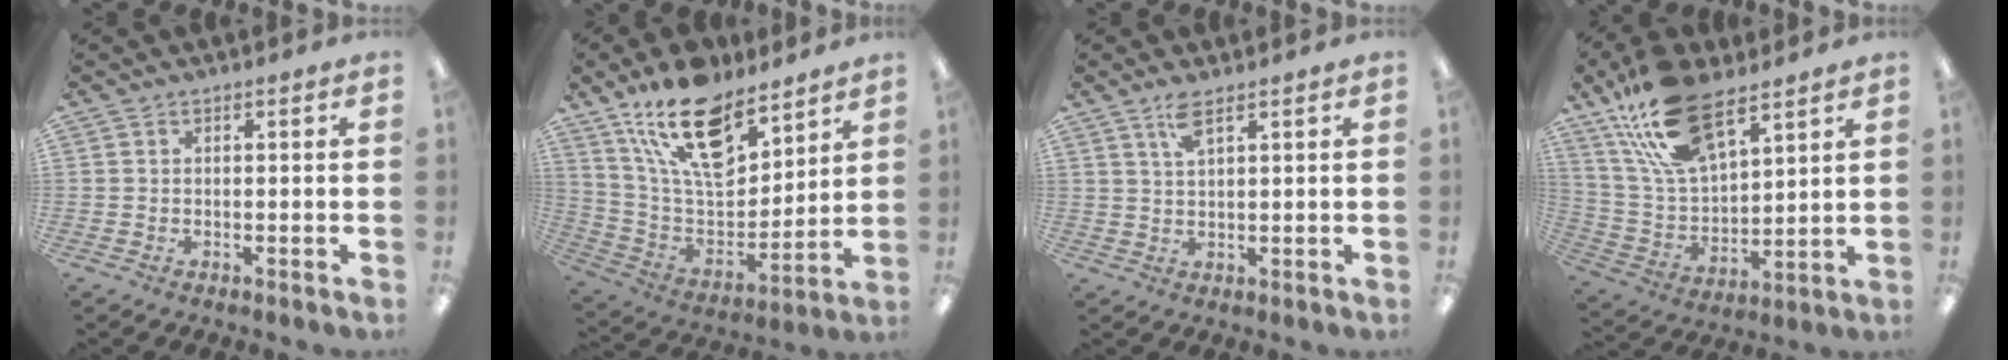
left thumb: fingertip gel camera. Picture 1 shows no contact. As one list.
[{"total": 19.7, "force": [13.5, 9.4, 11.0], "torque": [-0.195, -0.074, 0.239]}, {"total": 4.1, "force": [2.7, 1.0, 3.0], "torque": [-0.068, 0.003, 0.047]}, {"total": 20.1, "force": [13.1, 9.3, 12.2], "torque": [-0.260, -0.047, 0.233]}]